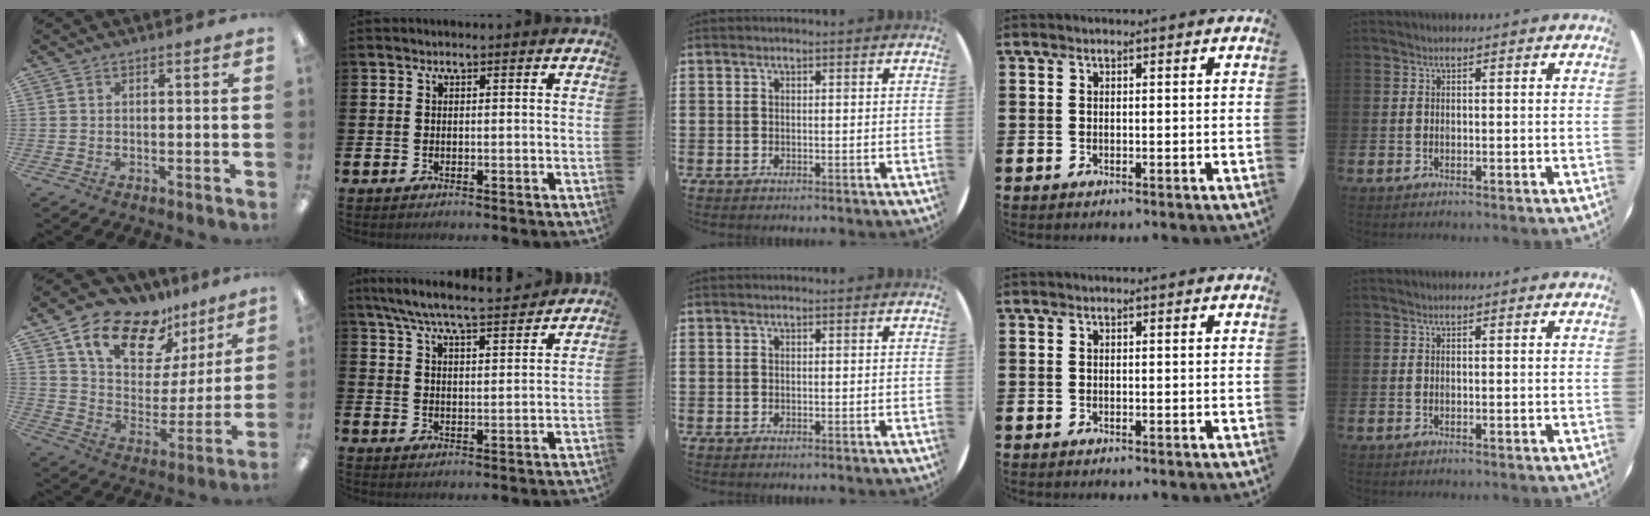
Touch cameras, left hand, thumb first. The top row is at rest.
{"thumb": {"total": 16.7, "force": [12.2, 8.7, 7.3], "torque": [-0.141, -0.078, 0.220]}, "index": {"total": 7.2, "force": [6.7, 0.5, 2.6], "torque": [-0.066, -0.042, 0.118]}}